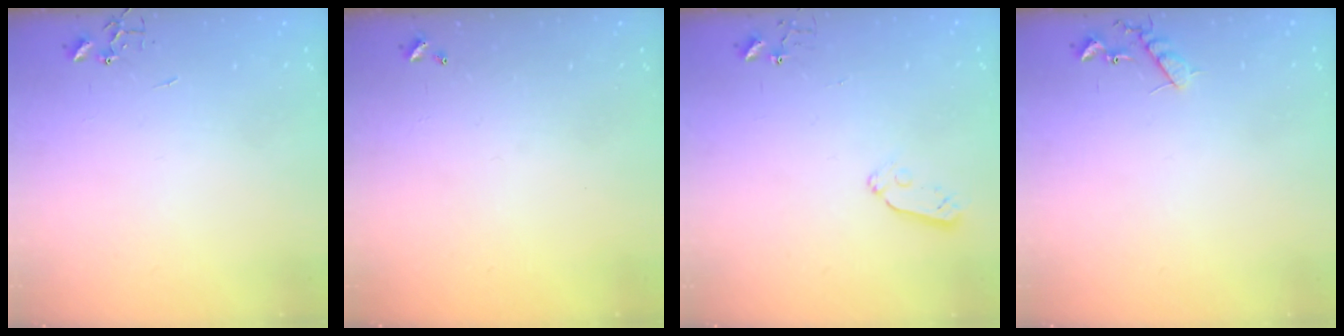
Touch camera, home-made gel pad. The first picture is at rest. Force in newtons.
{"total": 0.0}
{"total": 4.7, "press": 4.6, "slide": 0.9}
{"total": 7.6, "press": 7.6, "slide": 0.4}